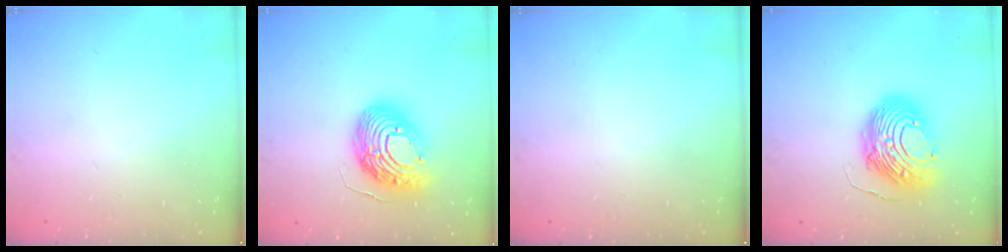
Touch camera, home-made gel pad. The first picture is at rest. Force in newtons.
{"total": 17.3, "press": 17.2, "slide": 1.6}
{"total": 0.0}
{"total": 12.6, "press": 12.6, "slide": 1.3}